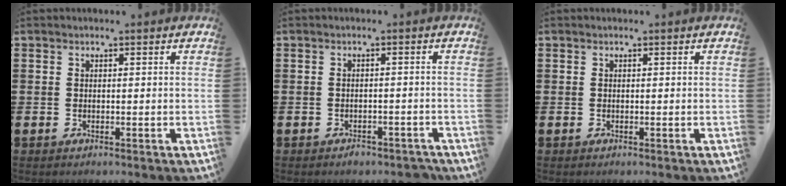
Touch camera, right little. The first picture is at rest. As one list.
[{"total": 1.2, "force": [-1.1, 0.5, 0.3], "torque": [-0.009, 0.001, -0.024]}, {"total": 0.0}]